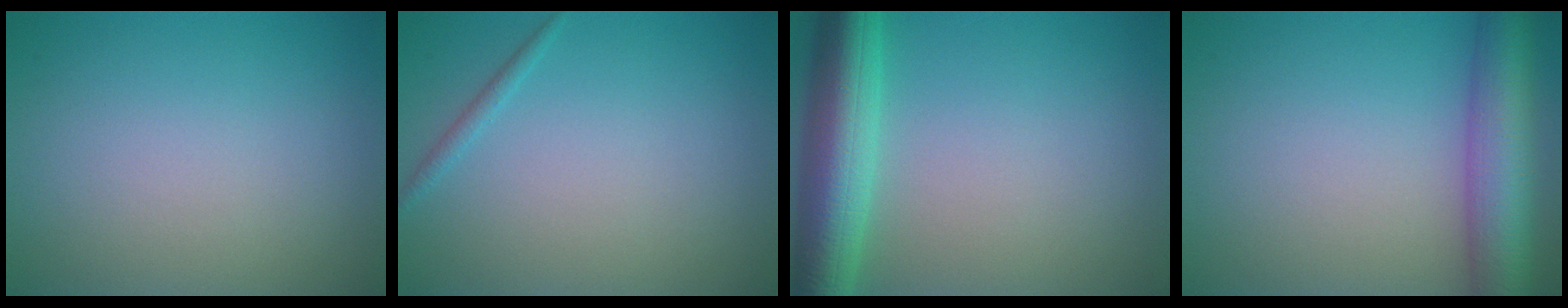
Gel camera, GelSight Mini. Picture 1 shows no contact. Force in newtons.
{"total": 0.8, "press": 0.8, "slide": 0.0}
{"total": 7.3, "press": 7.3, "slide": 0.2}
{"total": 7.5, "press": 7.5, "slide": 0.2}